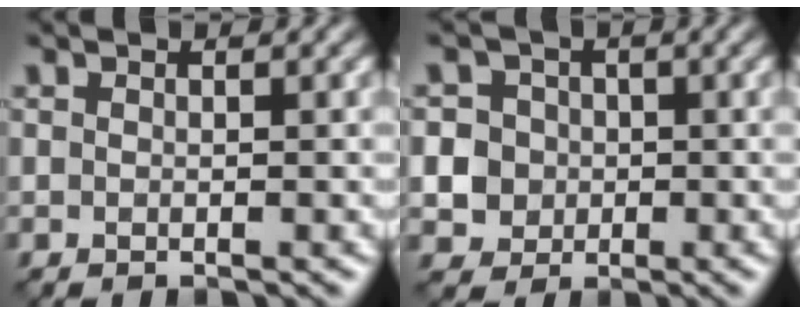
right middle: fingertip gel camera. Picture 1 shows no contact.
{"total": 6.6, "force": [-0.3, 6.3, 2.0], "torque": [-0.030, 0.020, -0.022]}